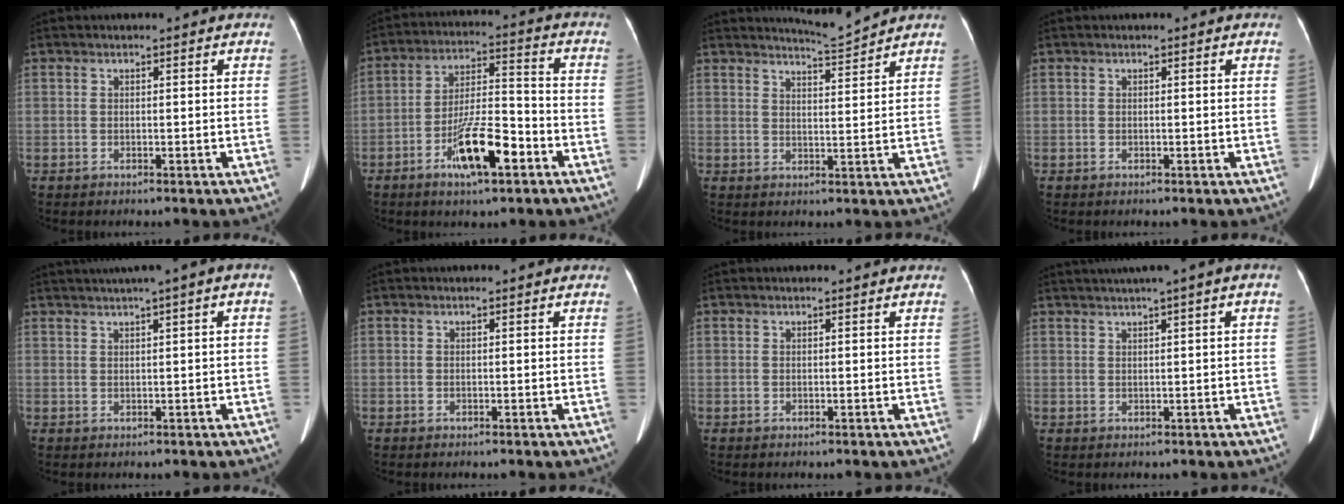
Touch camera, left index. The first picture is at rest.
{"total": 11.0, "force": [-5.5, 2.5, 9.2], "torque": [-0.177, 0.001, -0.093]}
{"total": 4.0, "force": [3.8, -1.2, -0.2], "torque": [-0.005, -0.017, 0.065]}
{"total": 0.0}
{"total": 4.8, "force": [2.3, 0.1, 4.2], "torque": [-0.069, 0.028, 0.035]}
{"total": 0.0}
{"total": 0.0}
{"total": 4.7, "force": [2.3, -0.2, 4.1], "torque": [-0.069, 0.026, 0.038]}